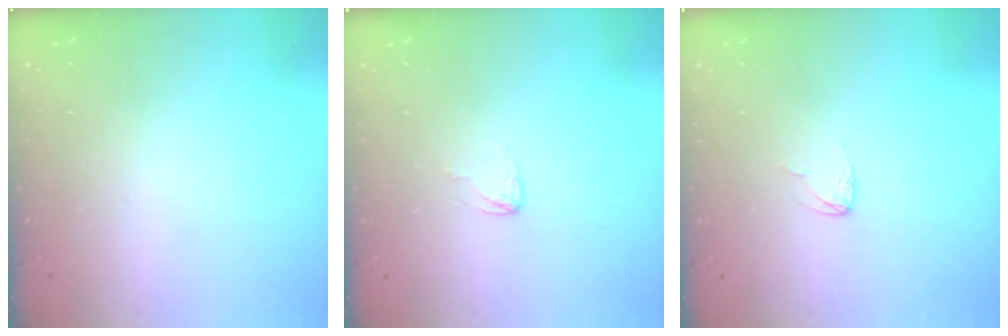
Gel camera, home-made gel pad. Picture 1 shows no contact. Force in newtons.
{"total": 2.0, "press": 2.0, "slide": 0.1}
{"total": 3.3, "press": 3.3, "slide": 0.1}